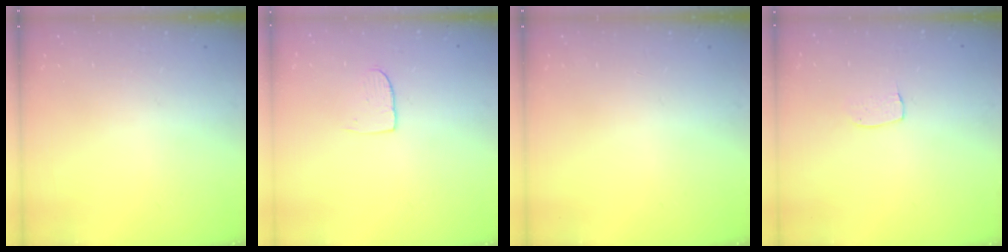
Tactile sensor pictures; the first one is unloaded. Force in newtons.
{"total": 4.1, "press": 4.1, "slide": 0.3}
{"total": 0.0}
{"total": 5.3, "press": 5.3, "slide": 0.3}